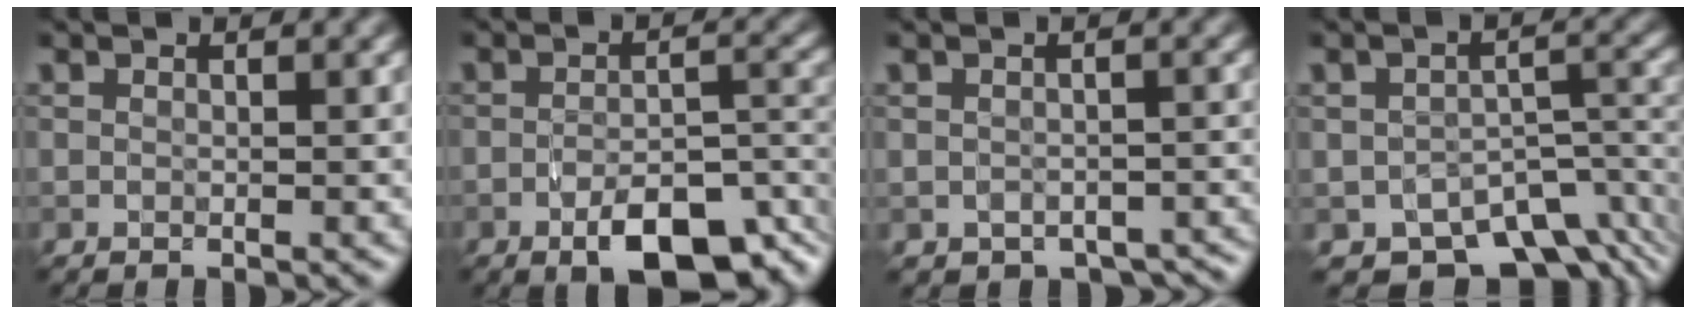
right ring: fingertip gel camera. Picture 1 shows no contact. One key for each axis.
{"total": 7.5, "fx": -4.1, "fy": 2.8, "fz": 5.6, "tx": -0.085, "ty": -0.001, "tz": -0.065}
{"total": 3.3, "fx": -2.0, "fy": 2.2, "fz": 1.4, "tx": -0.010, "ty": -0.018, "tz": -0.023}
{"total": 8.5, "fx": -5.7, "fy": 4.4, "fz": 4.6, "tx": -0.054, "ty": -0.023, "tz": -0.080}